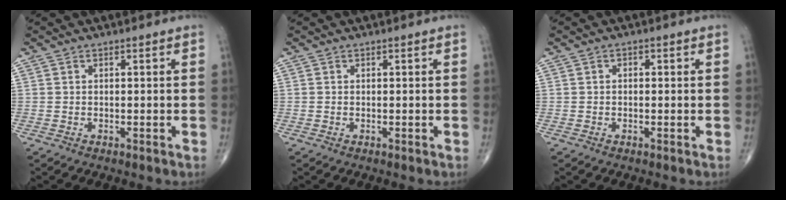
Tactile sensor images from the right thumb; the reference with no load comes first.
{"total": 0.0}
{"total": 0.9, "force": [0.1, 0.6, 0.6], "torque": [-0.002, 0.003, -0.002]}